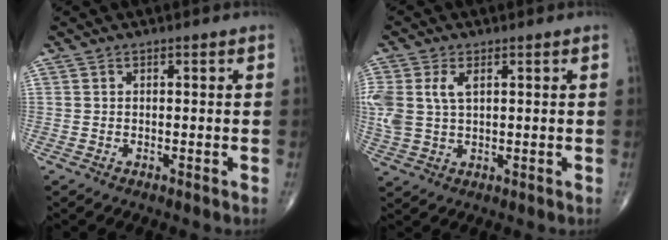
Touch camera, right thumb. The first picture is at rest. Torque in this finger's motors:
{"motor_torque": [0.78, 0.78, 0.95, 0.43, 0.07]}